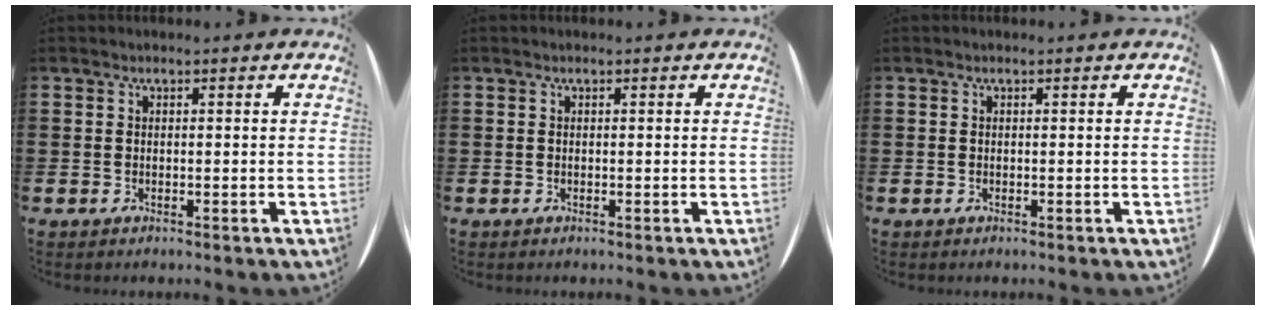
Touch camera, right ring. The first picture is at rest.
{"total": 0.0}
{"total": 0.0}